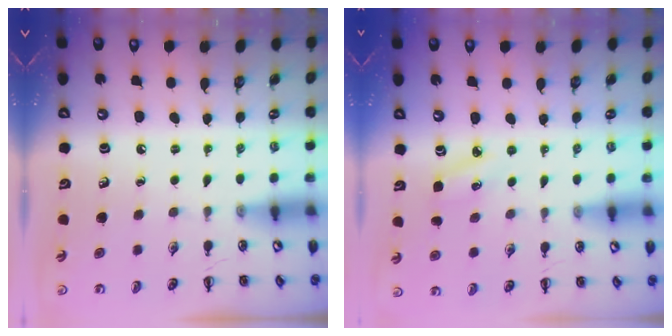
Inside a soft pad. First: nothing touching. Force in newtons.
{"total": 4.6, "press": 4.3, "slide": 1.4}